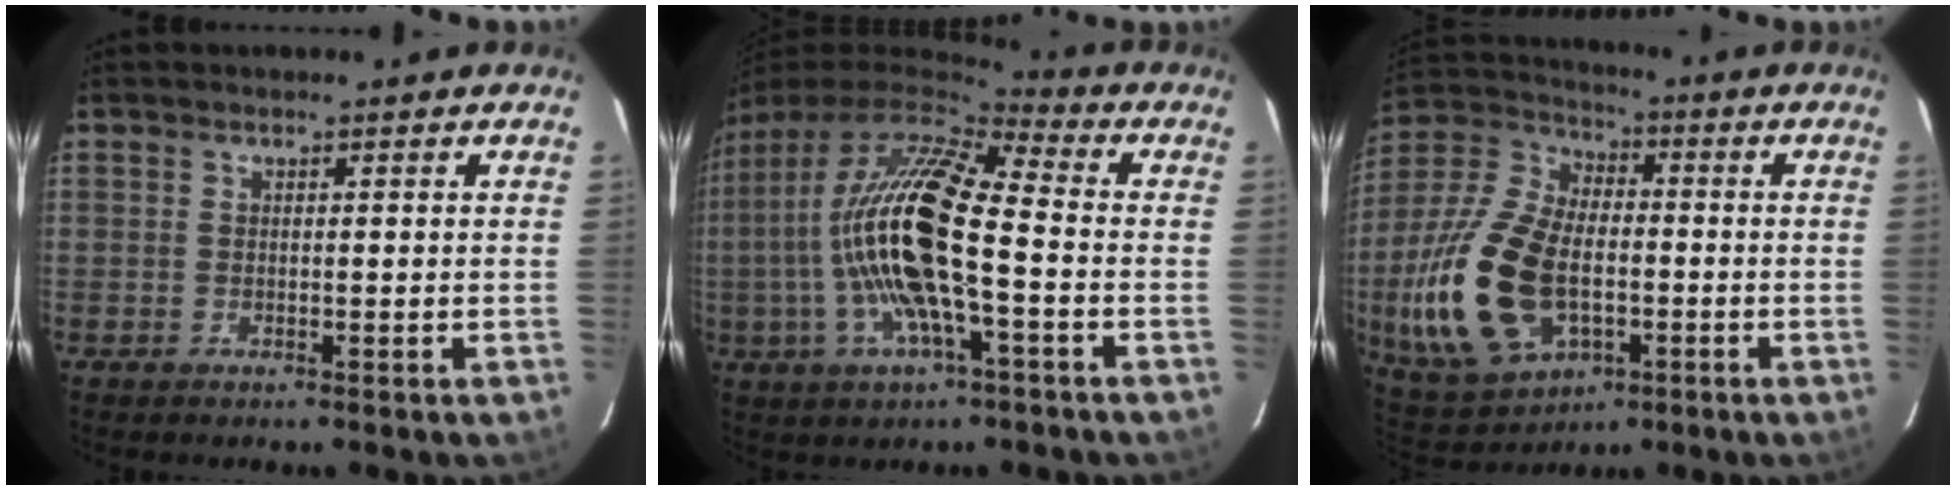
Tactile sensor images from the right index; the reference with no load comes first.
{"total": 18.5, "force": [-2.4, 3.9, 17.9], "torque": [-0.322, -0.011, -0.053]}
{"total": 21.0, "force": [-4.5, 12.6, 16.2], "torque": [-0.373, 0.000, -0.068]}